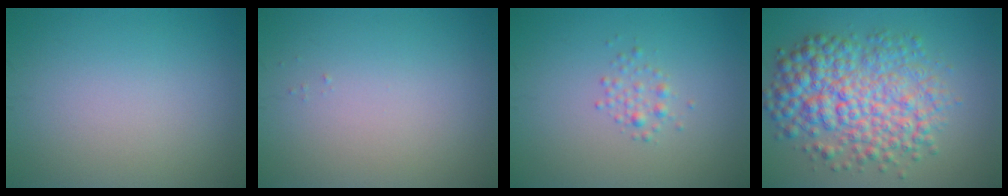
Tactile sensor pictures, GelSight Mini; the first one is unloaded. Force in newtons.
{"total": 0.0}
{"total": 1.2, "press": 1.2, "slide": 0.1}
{"total": 8.4, "press": 8.4, "slide": 0.1}